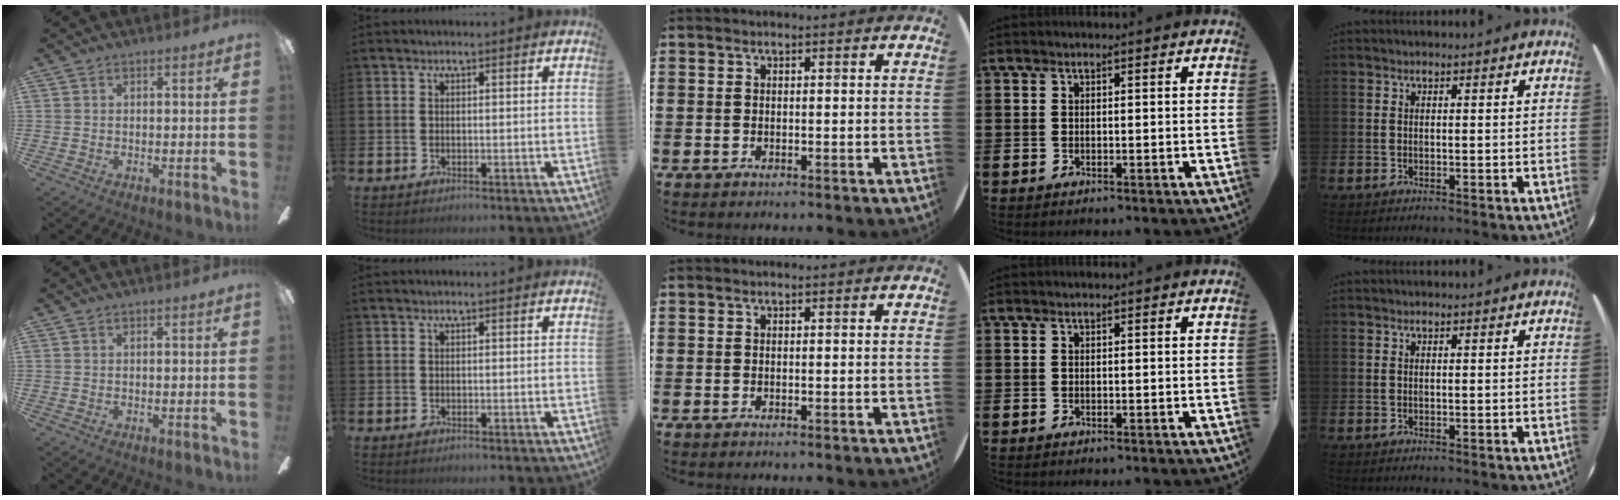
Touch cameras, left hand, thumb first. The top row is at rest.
{}